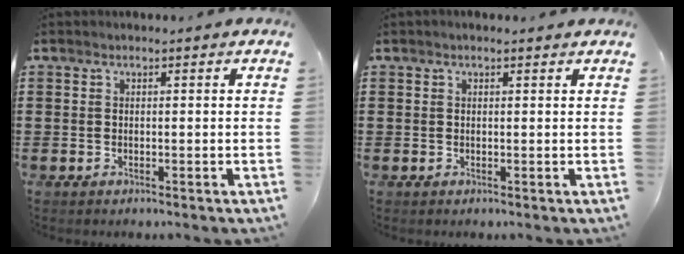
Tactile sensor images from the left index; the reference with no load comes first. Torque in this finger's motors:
{"motor_torque": [2.14, 0.00, -0.02, -0.05]}